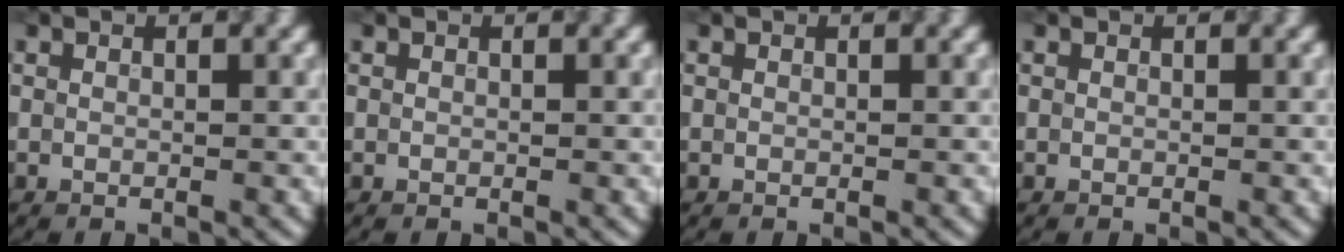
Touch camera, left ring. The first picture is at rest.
{"total": 0.0}
{"total": 0.0}
{"total": 0.0}